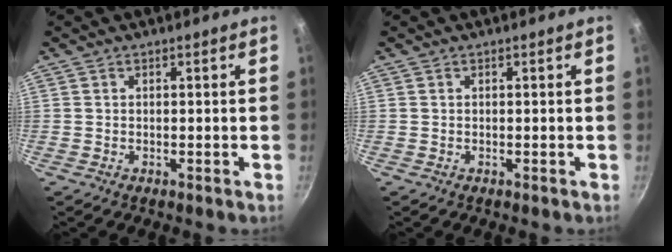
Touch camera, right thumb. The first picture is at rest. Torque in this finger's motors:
{"motor_torque": [-0.14, 0.22, 0.05, -0.04, 0.00]}